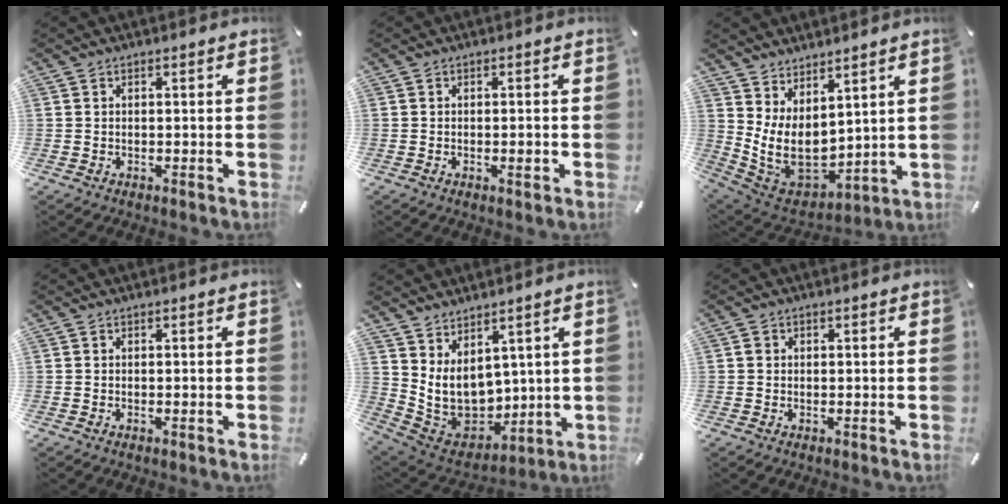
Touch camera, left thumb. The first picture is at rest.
{"total": 1.9, "force": [-0.6, 0.6, 1.7], "torque": [-0.030, 0.000, -0.011]}
{"total": 10.7, "force": [2.2, 8.0, 6.8], "torque": [-0.144, -0.050, 0.050]}
{"total": 0.7, "force": [-0.2, 0.2, 0.6], "torque": [-0.012, -0.004, -0.003]}
{"total": 10.9, "force": [4.2, 8.7, 5.2], "torque": [-0.120, -0.051, 0.091]}
{"total": 1.2, "force": [0.0, 1.1, 0.5], "torque": [-0.008, 0.006, -0.001]}